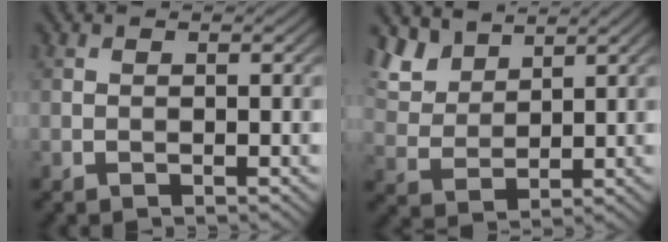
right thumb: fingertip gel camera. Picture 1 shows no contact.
{"total": 6.0, "force": [4.7, 2.8, 2.6], "torque": [-0.074, 0.004, 0.097]}